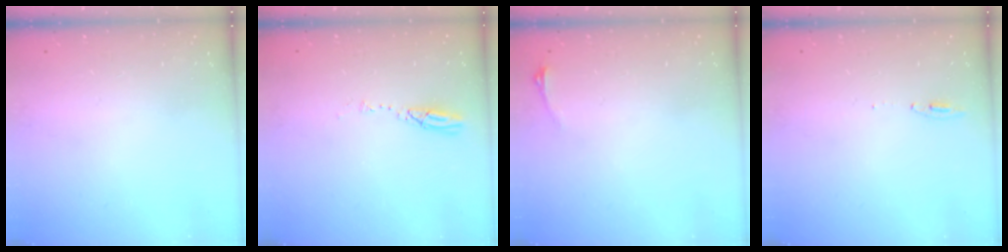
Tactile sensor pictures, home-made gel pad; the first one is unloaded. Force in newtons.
{"total": 3.9, "press": 3.8, "slide": 0.4}
{"total": 2.9, "press": 2.6, "slide": 1.5}
{"total": 4.8, "press": 4.6, "slide": 1.6}